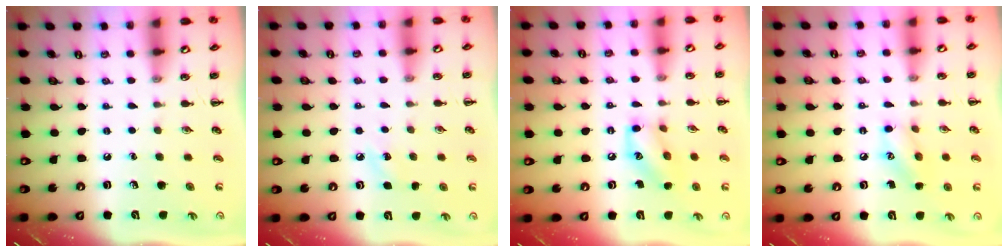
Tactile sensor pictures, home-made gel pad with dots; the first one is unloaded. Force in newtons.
{"total": 3.8, "press": 3.6, "slide": 1.0}
{"total": 10.7, "press": 10.6, "slide": 0.6}
{"total": 9.4, "press": 9.3, "slide": 1.1}